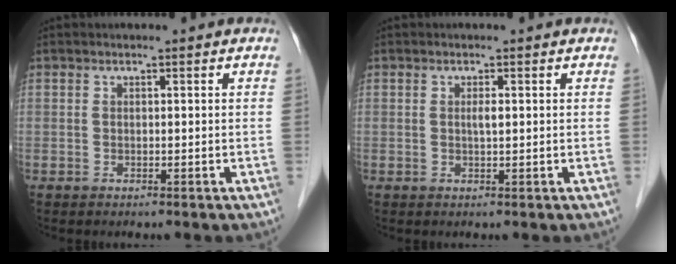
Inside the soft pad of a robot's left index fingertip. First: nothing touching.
{"total": 0.9, "force": [0.2, 0.0, 0.9], "torque": [-0.021, -0.001, 0.004]}